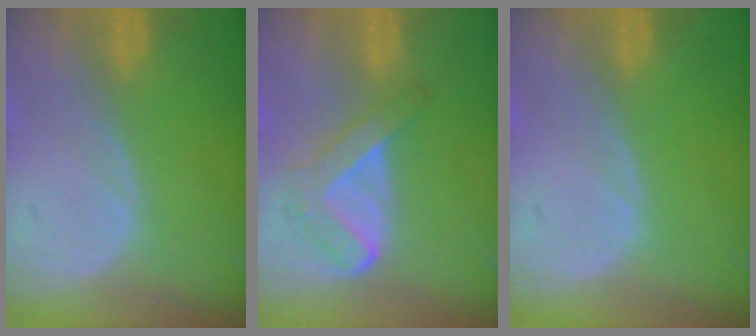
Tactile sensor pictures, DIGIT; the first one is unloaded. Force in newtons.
{"total": 5.7, "press": 4.8, "slide": 3.1}
{"total": 0.0}